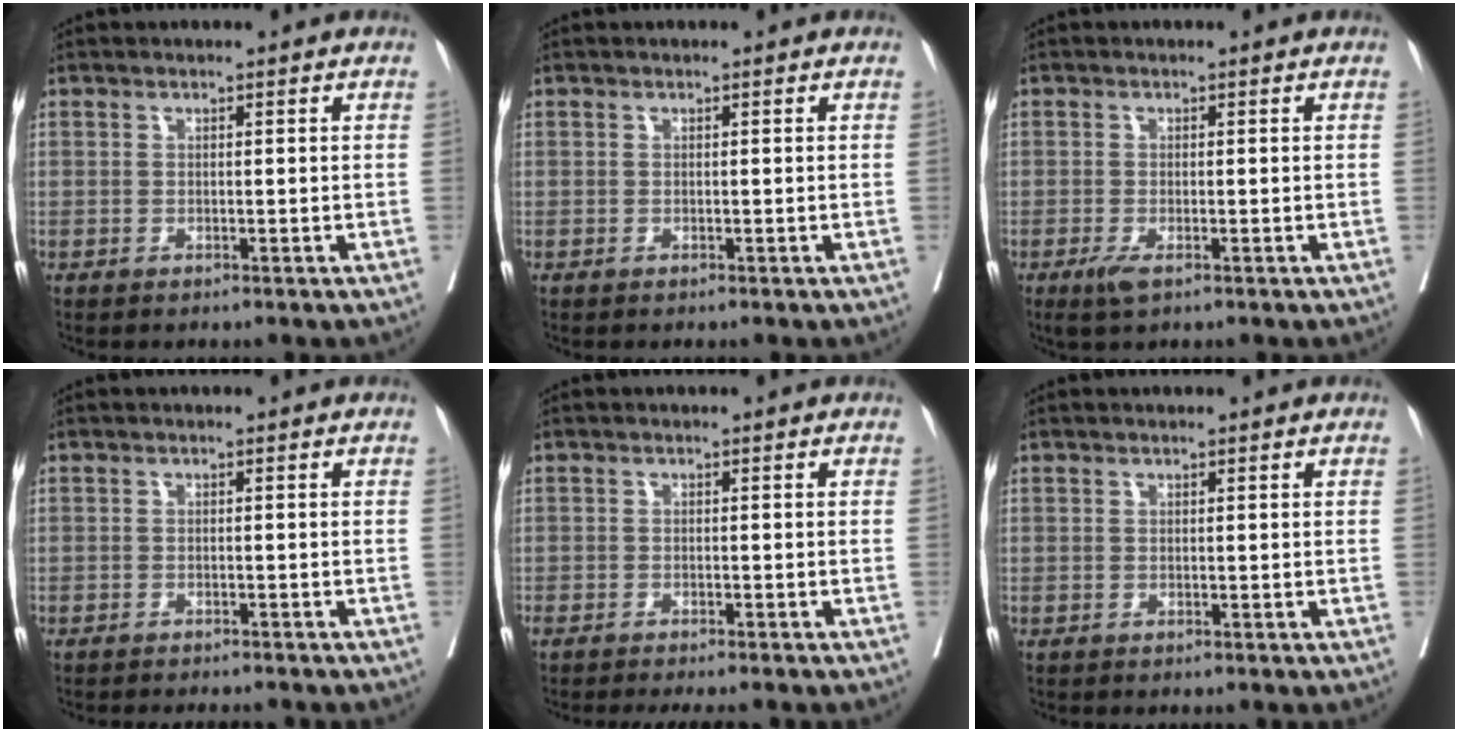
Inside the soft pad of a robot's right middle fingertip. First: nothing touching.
{"total": 0.0}
{"total": 2.2, "force": [-1.2, 0.5, 1.8], "torque": [-0.035, -0.005, -0.022]}
{"total": 6.1, "force": [-5.8, 0.9, 2.0], "torque": [-0.021, -0.006, -0.071]}
{"total": 8.3, "force": [-7.4, 1.0, 3.6], "torque": [-0.039, -0.012, -0.097]}
{"total": 0.0}